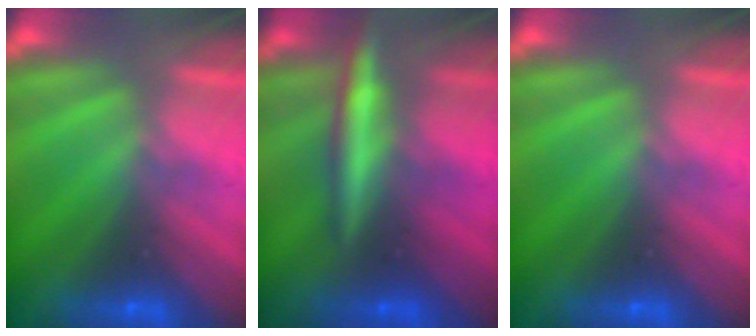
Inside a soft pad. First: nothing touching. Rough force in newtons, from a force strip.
{"total": 2.7}
{"total": 0.0}